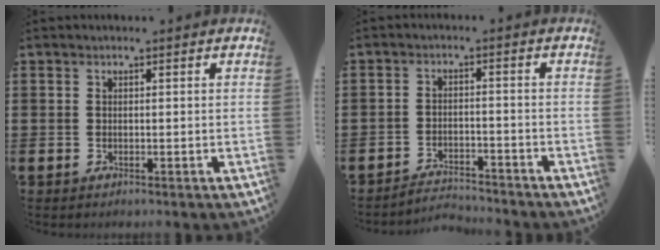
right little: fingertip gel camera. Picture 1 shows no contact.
{"total": 2.7, "force": [-2.7, 0.1, -0.2], "torque": [-0.005, 0.002, -0.061]}